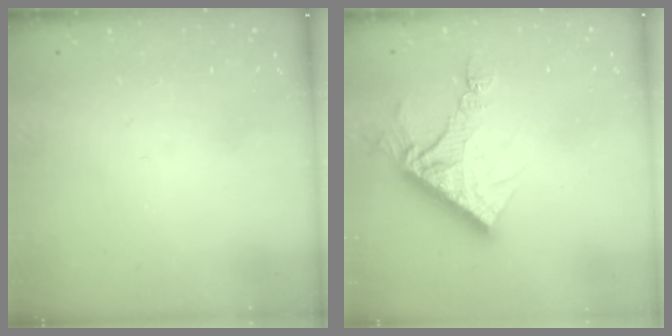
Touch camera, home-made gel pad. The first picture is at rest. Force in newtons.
{"total": 11.6, "press": 11.5, "slide": 1.1}